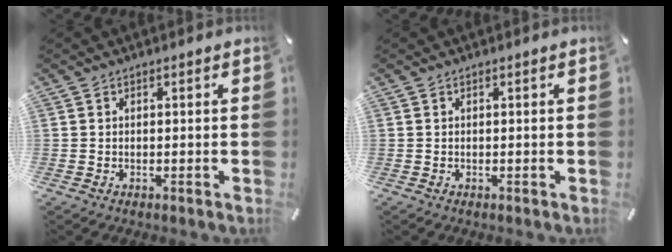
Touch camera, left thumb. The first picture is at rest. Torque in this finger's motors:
{"motor_torque": [-0.11, -0.09, -0.04, 0.05, 0.00]}